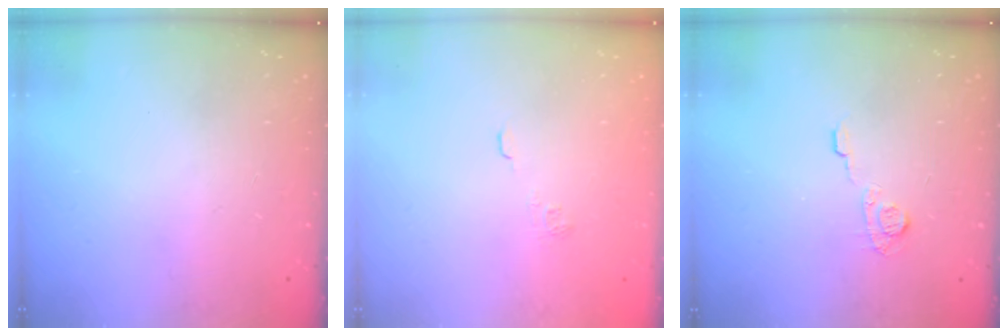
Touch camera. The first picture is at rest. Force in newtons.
{"total": 2.0, "press": 1.5, "slide": 1.3}
{"total": 6.9, "press": 6.8, "slide": 0.8}